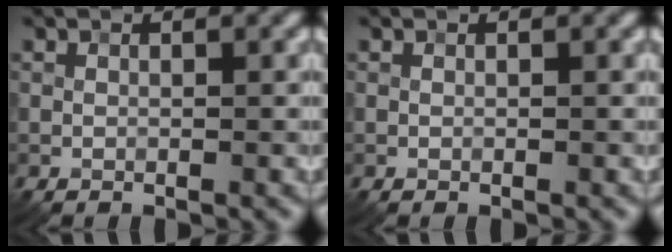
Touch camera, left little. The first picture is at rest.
{"total": 0.0}